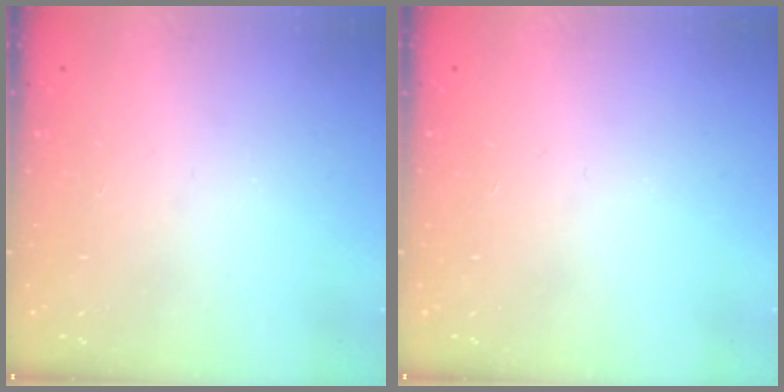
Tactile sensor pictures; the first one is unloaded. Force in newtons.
{"total": 0.0}